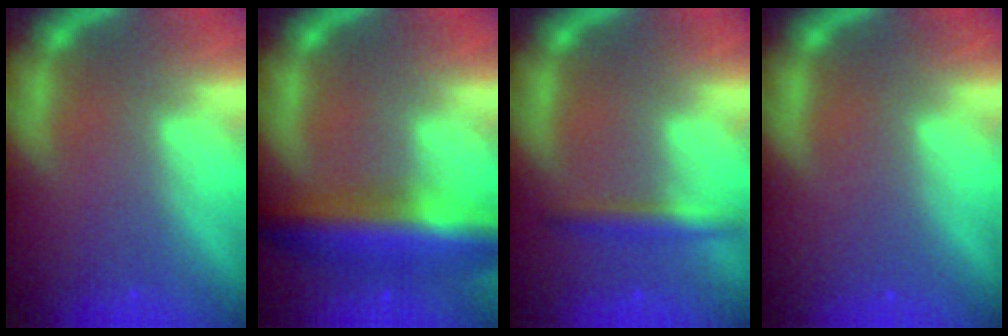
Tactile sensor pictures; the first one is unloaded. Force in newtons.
{"total": 7.9}
{"total": 2.4}
{"total": 0.0}